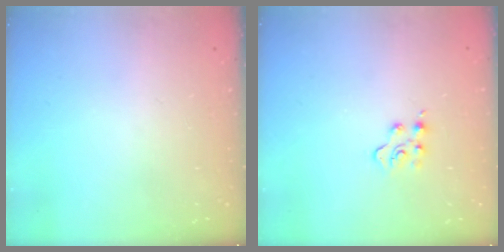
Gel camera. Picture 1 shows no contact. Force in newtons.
{"total": 3.6, "press": 3.6, "slide": 0.4}